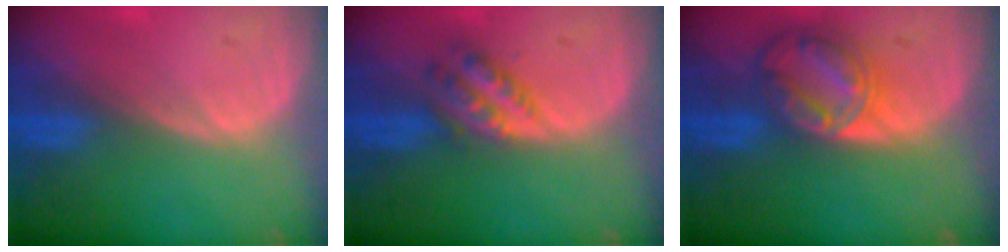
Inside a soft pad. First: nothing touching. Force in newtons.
{"total": 4.8, "press": 4.3, "slide": 2.0}
{"total": 8.6, "press": 7.3, "slide": 4.5}